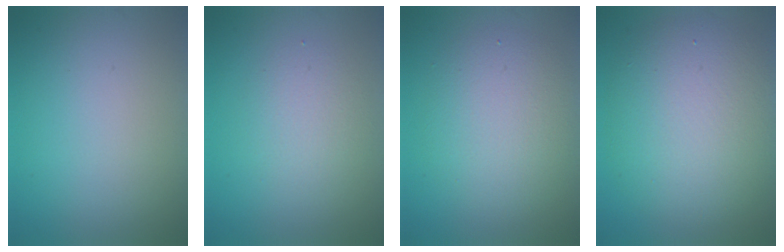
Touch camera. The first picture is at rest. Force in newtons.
{"total": 2.4, "press": 2.4, "slide": 0.2}
{"total": 4.9, "press": 4.8, "slide": 0.3}
{"total": 8.8, "press": 8.8, "slide": 0.7}